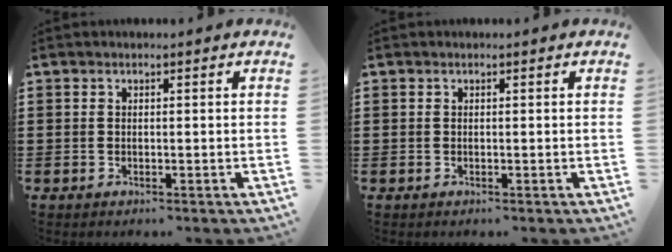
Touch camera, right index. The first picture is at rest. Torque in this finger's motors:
{"motor_torque": [0.34, 0.98, 0.00, 0.00]}